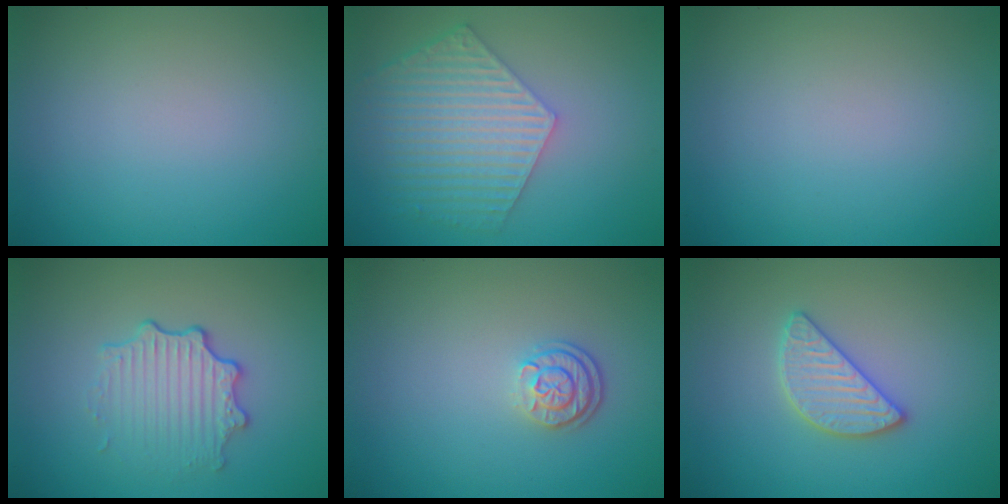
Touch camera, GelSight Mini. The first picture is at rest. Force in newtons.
{"total": 6.2, "press": 4.5, "slide": 4.2}
{"total": 0.0}
{"total": 3.5, "press": 2.8, "slide": 2.1}
{"total": 2.5, "press": 2.0, "slide": 1.5}
{"total": 2.6, "press": 2.6, "slide": 0.2}